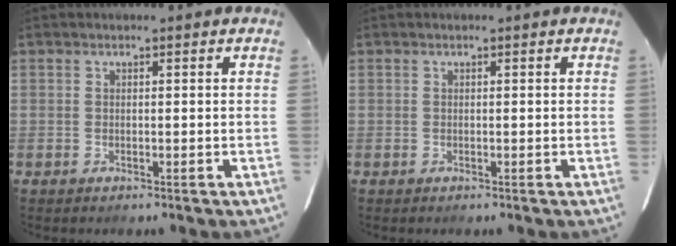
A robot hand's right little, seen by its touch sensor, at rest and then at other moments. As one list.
[{"total": 0.0}]